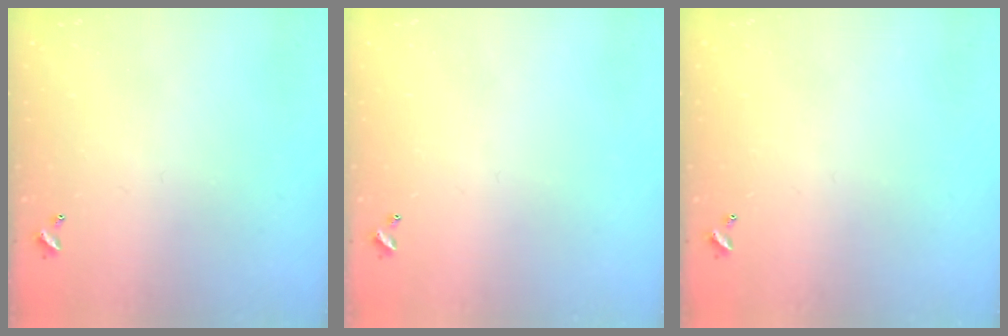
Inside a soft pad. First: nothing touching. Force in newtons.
{"total": 0.0}
{"total": 0.0}